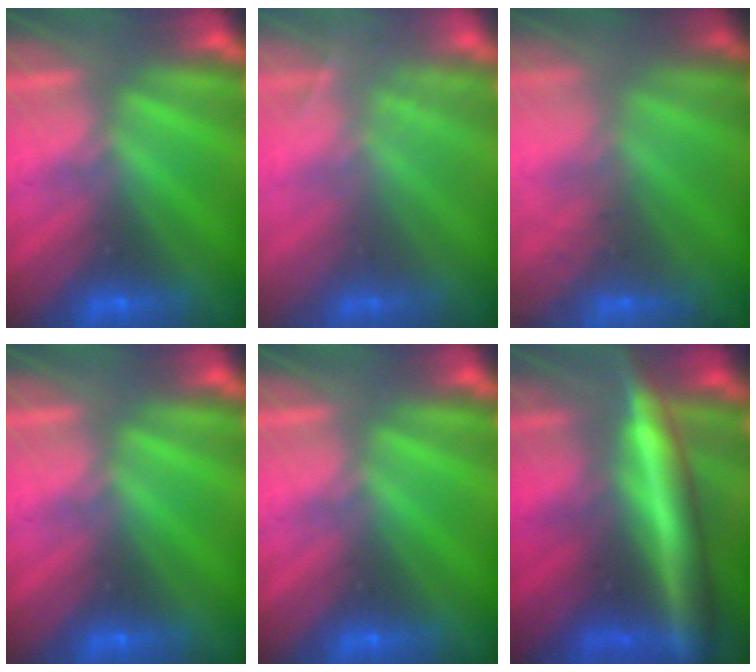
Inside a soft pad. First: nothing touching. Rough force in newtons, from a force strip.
{"total": 1.9}
{"total": 7.7}
{"total": 0.0}
{"total": 0.0}
{"total": 9.4}